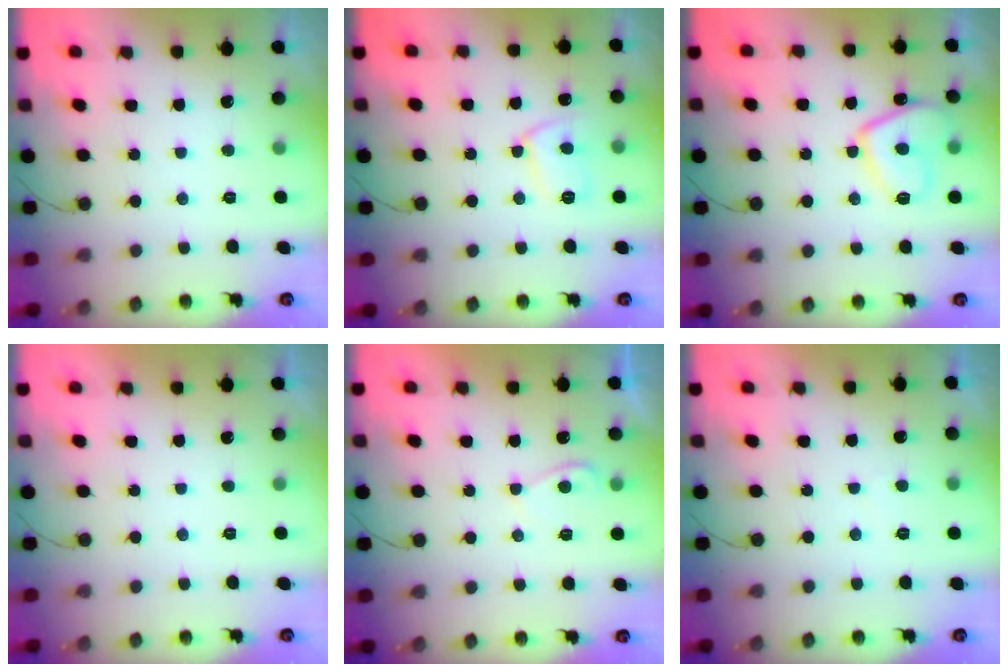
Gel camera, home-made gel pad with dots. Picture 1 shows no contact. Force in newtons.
{"total": 8.5, "press": 8.4, "slide": 0.7}
{"total": 11.0, "press": 10.9, "slide": 1.3}
{"total": 2.2, "press": 2.2, "slide": 0.3}
{"total": 3.0, "press": 3.0, "slide": 0.4}
{"total": 1.3, "press": 1.2, "slide": 0.5}